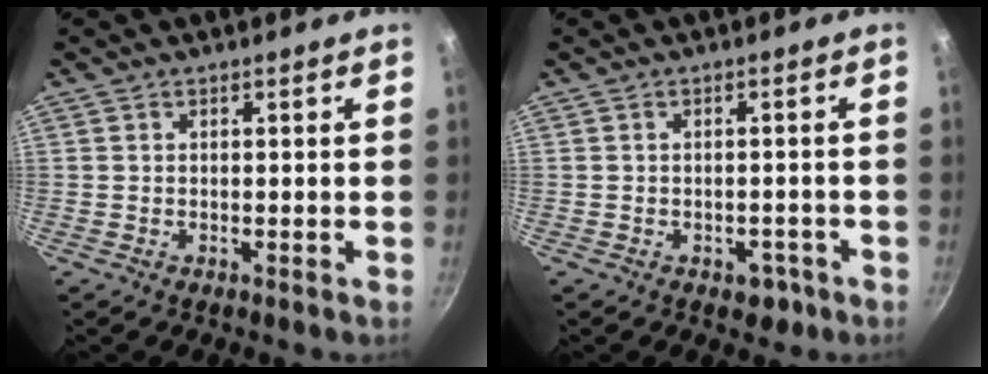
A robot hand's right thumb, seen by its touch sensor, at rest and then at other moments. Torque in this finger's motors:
{"motor_torque": [2.43, 2.13, 0.05, -0.52, -0.05]}